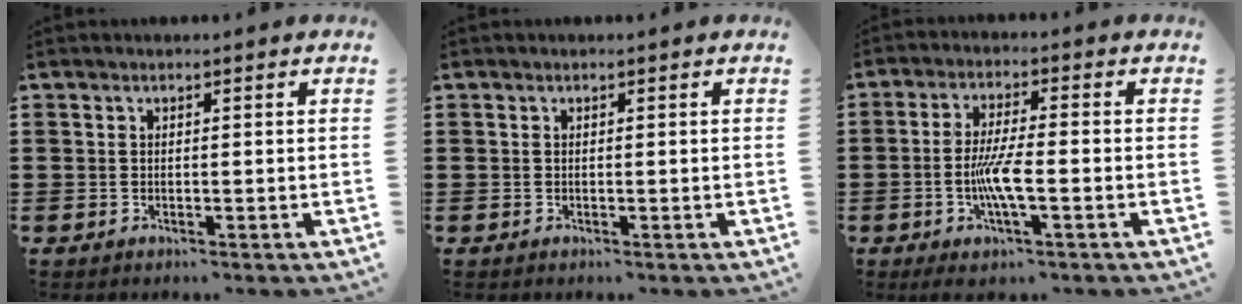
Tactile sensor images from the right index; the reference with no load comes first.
{"total": 0.0}
{"total": 6.2, "force": [-1.8, 0.9, 5.9], "torque": [-0.120, -0.010, -0.037]}